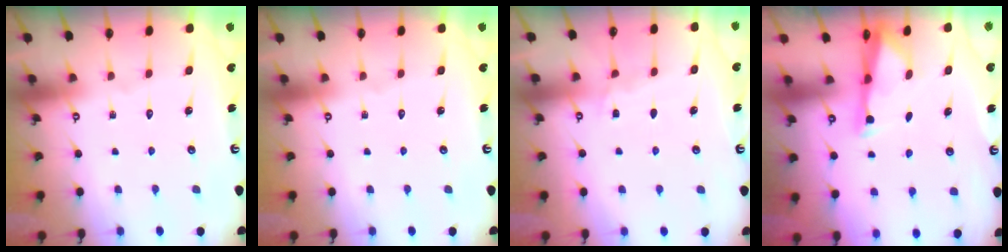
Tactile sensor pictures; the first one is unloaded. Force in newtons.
{"total": 0.0}
{"total": 5.5, "press": 5.4, "slide": 0.6}
{"total": 2.8, "press": 2.8, "slide": 0.5}